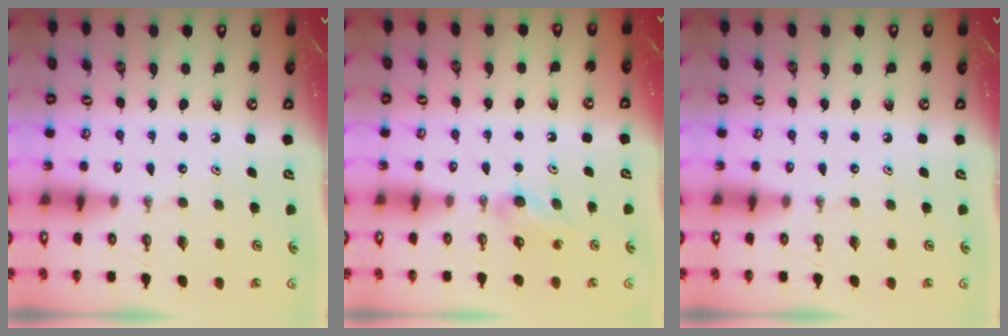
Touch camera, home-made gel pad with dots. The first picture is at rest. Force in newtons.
{"total": 4.1, "press": 4.0, "slide": 1.1}
{"total": 0.0}